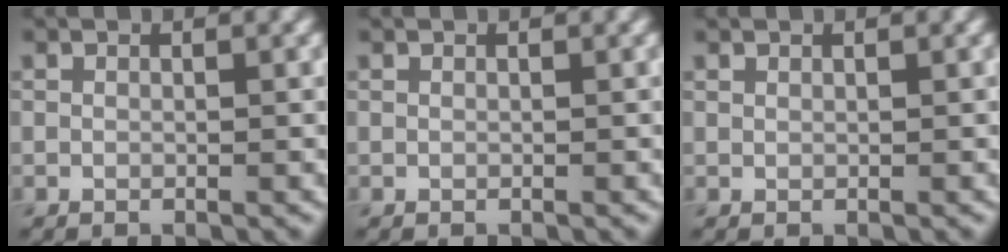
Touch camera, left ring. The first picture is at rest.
{"total": 0.0}
{"total": 0.5, "force": [0.5, 0.1, 0.1], "torque": [0.000, 0.001, 0.011]}